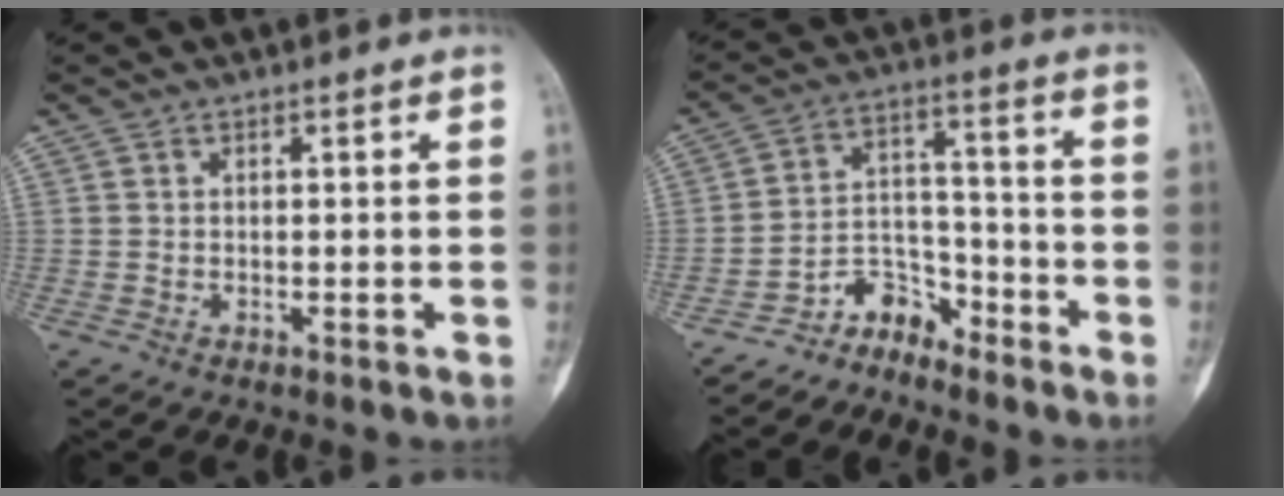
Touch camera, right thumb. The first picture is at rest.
{"total": 7.1, "force": [-6.1, 3.4, 0.9], "torque": [0.011, 0.080, -0.119]}